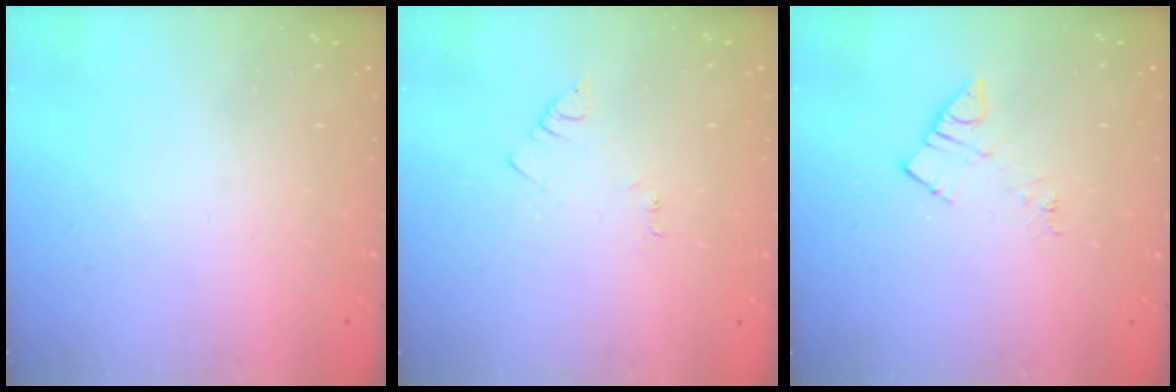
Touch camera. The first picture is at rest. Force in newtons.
{"total": 2.9, "press": 2.9, "slide": 0.4}
{"total": 4.3, "press": 4.3, "slide": 0.4}